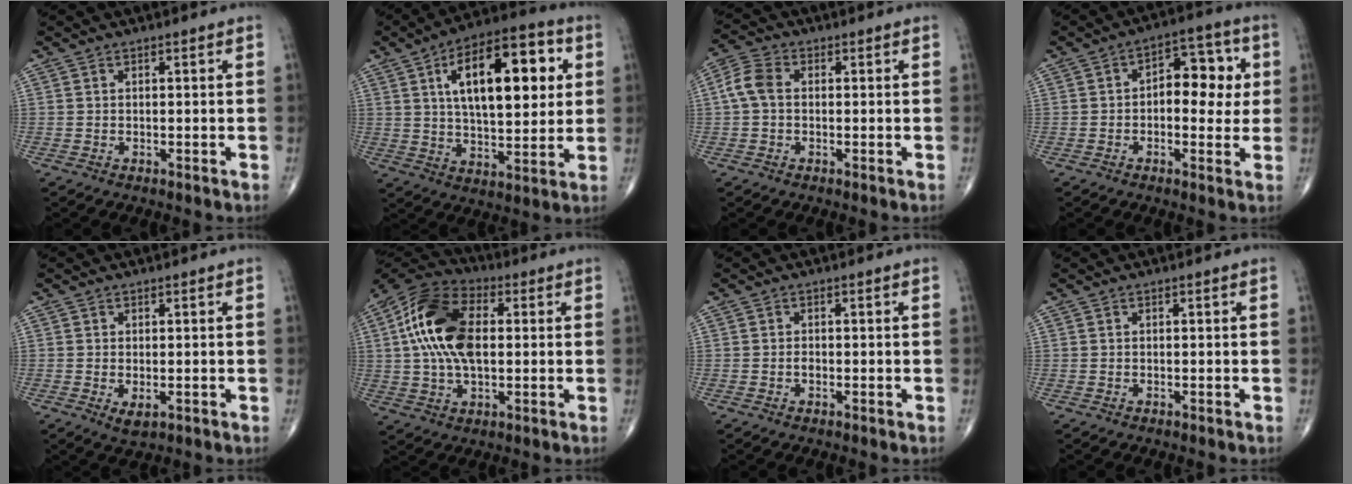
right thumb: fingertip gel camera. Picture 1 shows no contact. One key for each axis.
{"total": 21.0, "fx": 5.8, "fy": 9.4, "fz": 17.9, "tx": -0.249, "ty": -0.001, "tz": 0.086}
{"total": 5.2, "fx": 0.2, "fy": 3.6, "fz": 3.7, "tx": -0.081, "ty": 0.015, "tz": -0.005}
{"total": 10.7, "fx": 0.9, "fy": 6.3, "fz": 8.6, "tx": -0.076, "ty": 0.022, "tz": 0.007}
{"total": 2.4, "fx": -0.5, "fy": 1.2, "fz": 2.0, "tx": -0.031, "ty": -0.004, "tz": -0.003}
{"total": 17.1, "fx": 2.4, "fy": 9.7, "fz": 13.9, "tx": -0.267, "ty": 0.020, "tz": 0.036}
{"total": 0.9, "fx": -0.3, "fy": 0.6, "fz": 0.7, "tx": -0.010, "ty": 0.001, "tz": -0.006}
{"total": 0.0}